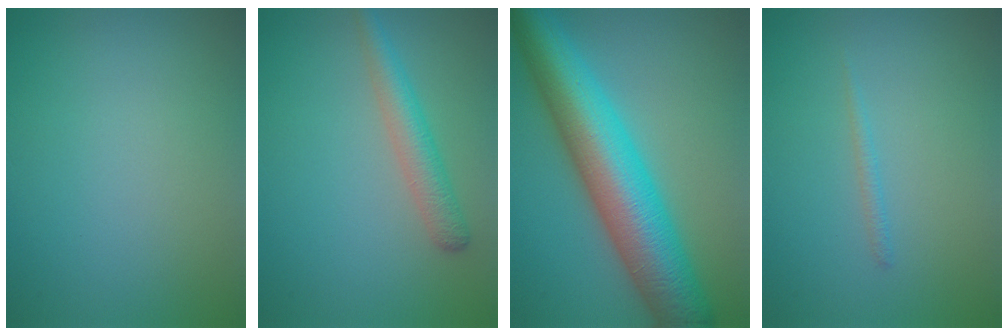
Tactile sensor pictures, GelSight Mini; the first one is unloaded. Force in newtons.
{"total": 3.0, "press": 3.0, "slide": 0.2}
{"total": 11.8, "press": 11.8, "slide": 0.1}
{"total": 0.7, "press": 0.7, "slide": 0.1}